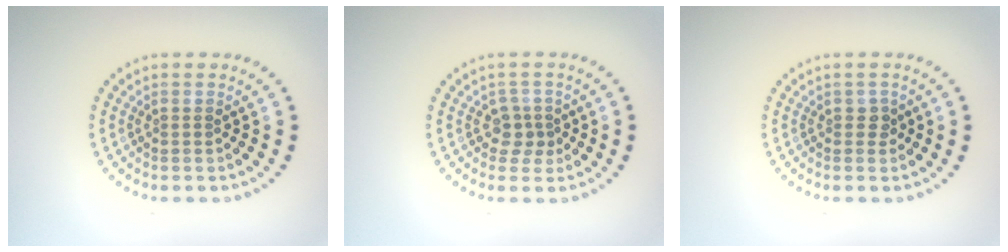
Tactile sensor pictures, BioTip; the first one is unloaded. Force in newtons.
{"total": 1.9, "press": 1.6, "slide": 1.1}
{"total": 1.0, "press": 0.9, "slide": 0.5}